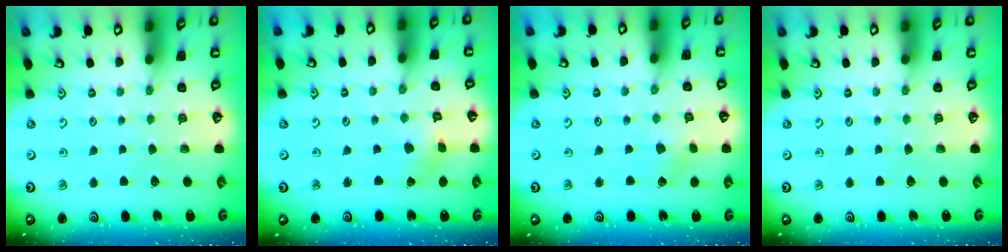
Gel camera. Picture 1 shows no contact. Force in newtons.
{"total": 1.3, "press": 1.3, "slide": 0.2}
{"total": 2.3, "press": 2.3, "slide": 0.4}
{"total": 0.0}